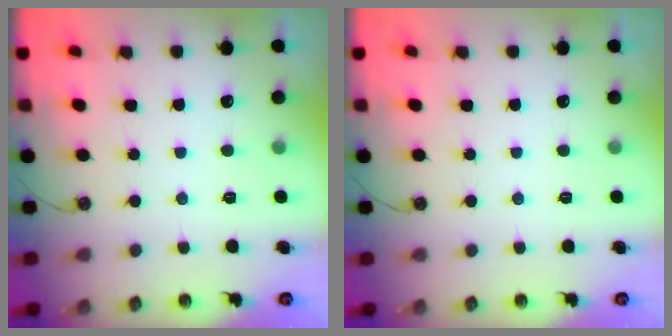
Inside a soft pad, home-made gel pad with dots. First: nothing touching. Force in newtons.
{"total": 0.0}